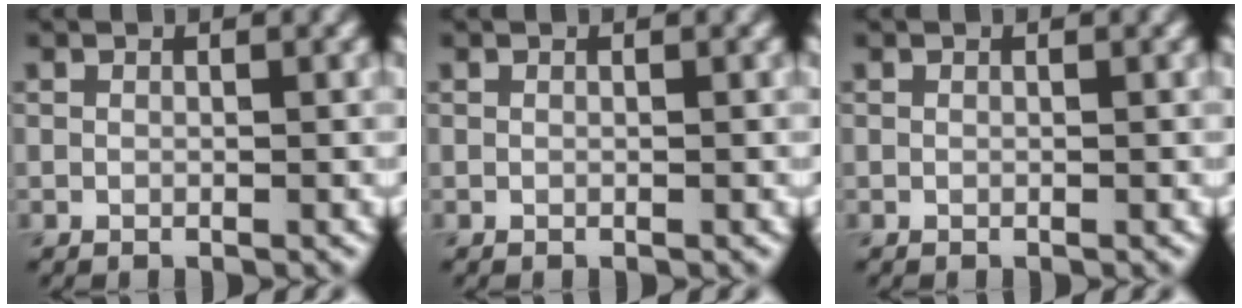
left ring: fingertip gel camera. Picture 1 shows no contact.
{"total": 0.0}
{"total": 0.0}